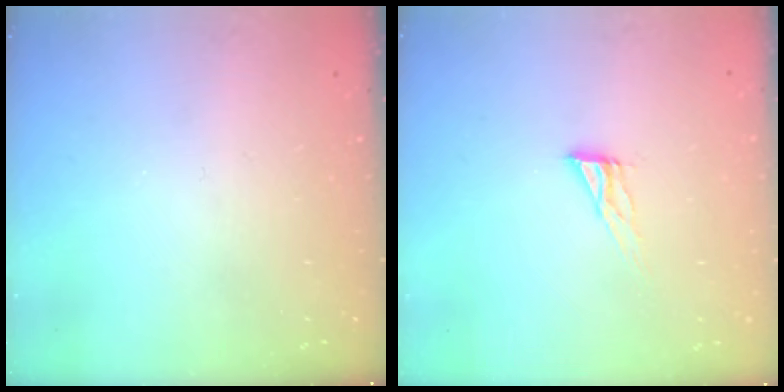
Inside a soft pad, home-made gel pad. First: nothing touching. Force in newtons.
{"total": 6.9, "press": 6.8, "slide": 0.5}